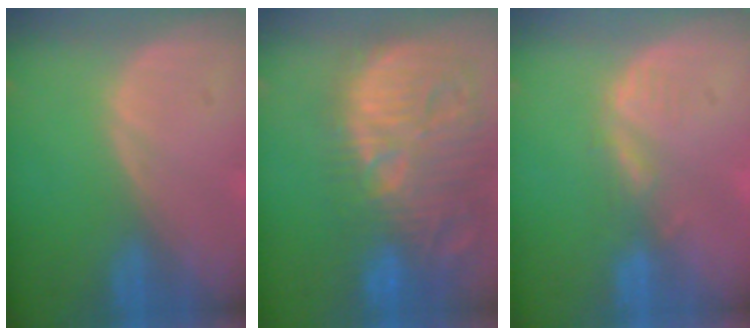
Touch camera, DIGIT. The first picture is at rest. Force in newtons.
{"total": 15.5, "press": 13.5, "slide": 7.6}
{"total": 2.0, "press": 2.0, "slide": 0.3}